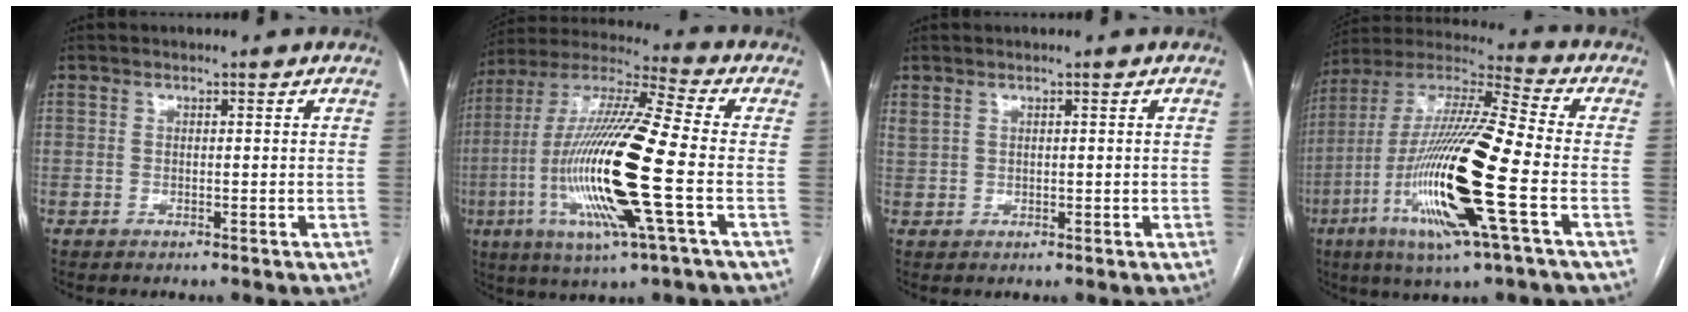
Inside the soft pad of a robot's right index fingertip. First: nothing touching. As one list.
[{"total": 20.9, "force": [-4.5, 1.1, 20.3], "torque": [-0.430, -0.019, -0.090]}, {"total": 1.7, "force": [1.1, 0.7, 1.0], "torque": [-0.029, 0.011, 0.033]}, {"total": 22.0, "force": [-6.4, 1.3, 21.0], "torque": [-0.436, -0.026, -0.125]}]